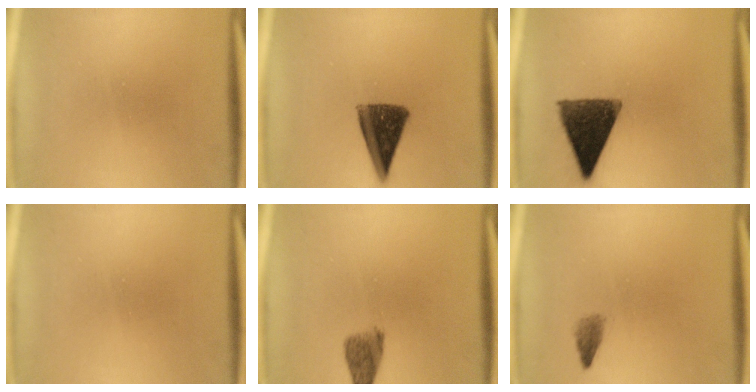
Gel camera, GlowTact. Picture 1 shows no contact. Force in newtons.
{"total": 10.4}
{"total": 12.4}
{"total": 0.0}
{"total": 3.9}
{"total": 1.5}